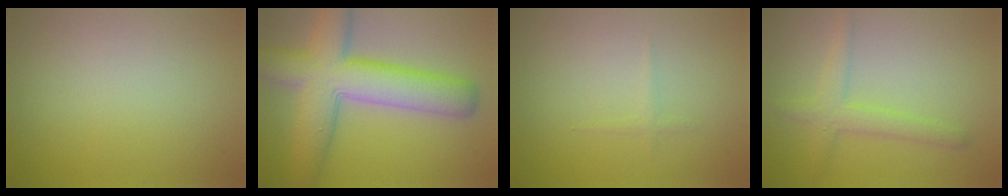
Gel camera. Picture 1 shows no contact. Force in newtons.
{"total": 10.1, "press": 10.1, "slide": 0.3}
{"total": 0.6, "press": 0.6, "slide": 0.1}
{"total": 2.9, "press": 2.9, "slide": 0.1}